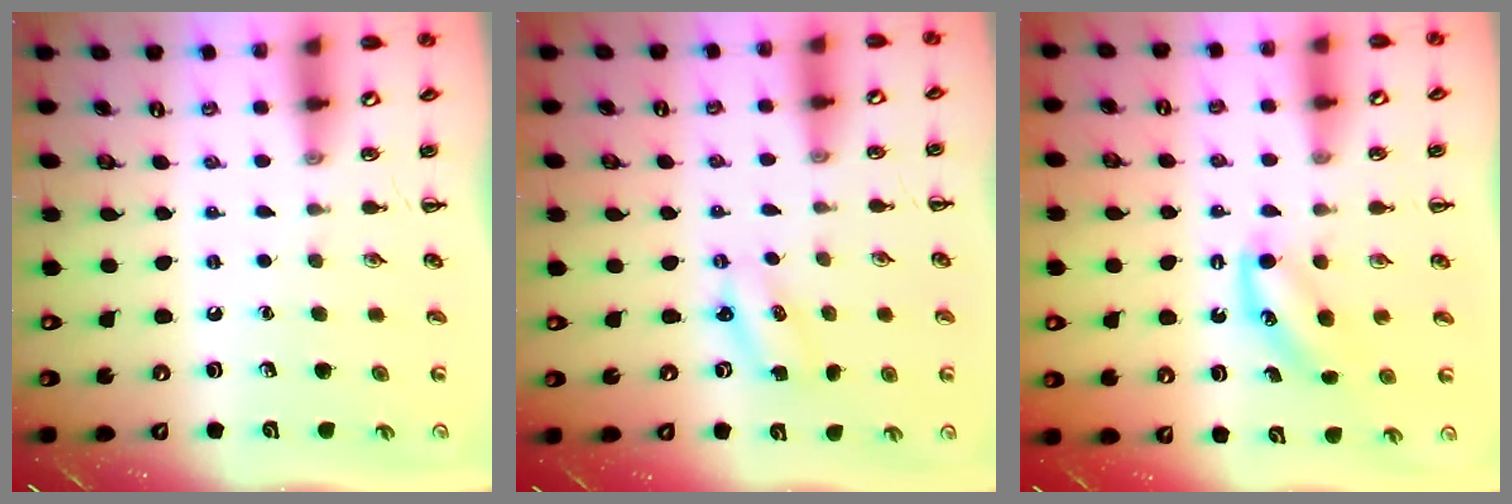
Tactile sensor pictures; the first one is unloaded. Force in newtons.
{"total": 2.1, "press": 2.1, "slide": 0.6}
{"total": 4.9, "press": 4.7, "slide": 1.3}